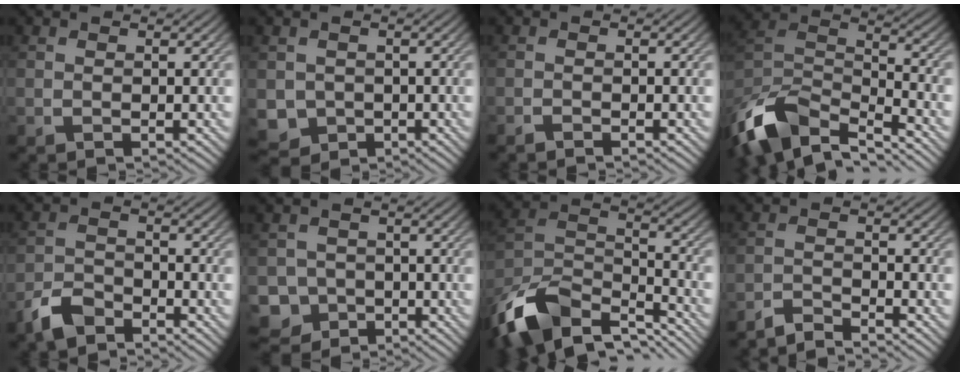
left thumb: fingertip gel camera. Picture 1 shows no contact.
{"total": 3.4, "force": [-0.5, 3.2, 0.9], "torque": [-0.038, -0.019, -0.011]}
{"total": 0.9, "force": [-0.8, 0.0, 0.3], "torque": [-0.006, 0.000, -0.018]}
{"total": 12.6, "force": [-8.8, 5.5, 7.1], "torque": [-0.170, -0.014, -0.168]}
{"total": 4.7, "force": [-3.8, 2.0, 2.1], "torque": [-0.044, -0.004, -0.085]}
{"total": 5.0, "force": [-2.4, 4.3, 1.0], "torque": [-0.021, -0.004, -0.053]}
{"total": 14.3, "force": [-10.2, 6.6, 7.5], "torque": [-0.182, -0.013, -0.187]}
{"total": 3.5, "force": [-3.3, 0.3, 1.0], "torque": [-0.013, 0.001, -0.074]}